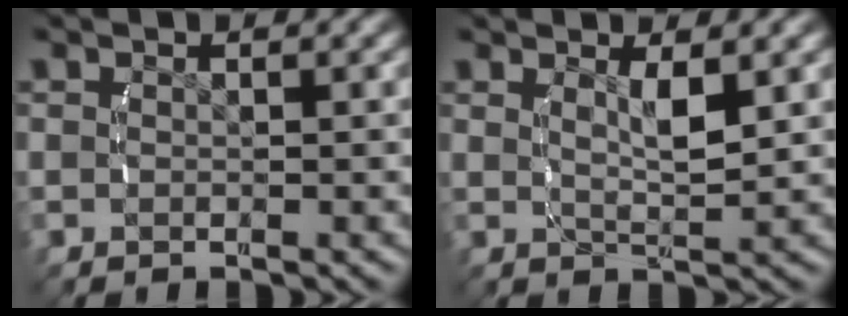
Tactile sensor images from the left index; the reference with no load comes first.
{"total": 2.6, "force": [1.0, 0.1, 2.4], "torque": [-0.042, -0.012, 0.026]}